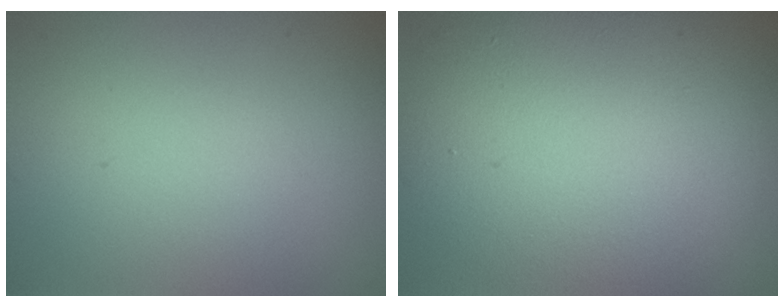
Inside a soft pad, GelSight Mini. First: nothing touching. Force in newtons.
{"total": 13.6, "press": 13.6, "slide": 0.9}